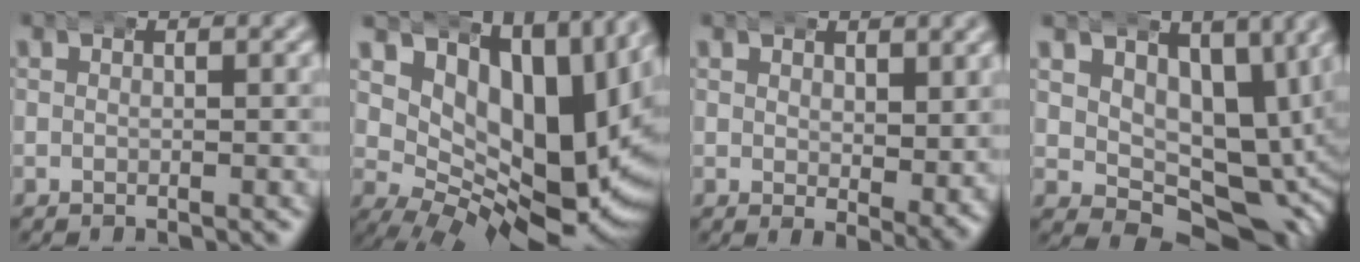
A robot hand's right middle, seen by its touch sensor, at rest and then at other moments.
{"total": 16.3, "force": [4.1, 9.3, 12.8], "torque": [-0.184, -0.007, 0.073]}
{"total": 2.5, "force": [2.0, 0.4, 1.3], "torque": [-0.005, -0.007, 0.037]}
{"total": 8.0, "force": [0.5, 5.7, 5.6], "torque": [-0.078, -0.036, 0.027]}